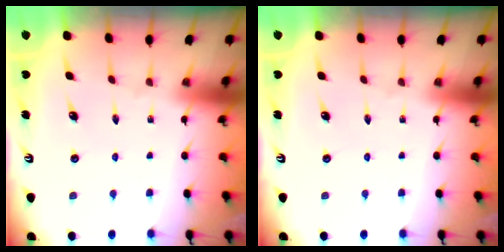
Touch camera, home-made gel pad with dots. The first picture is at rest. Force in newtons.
{"total": 0.0}